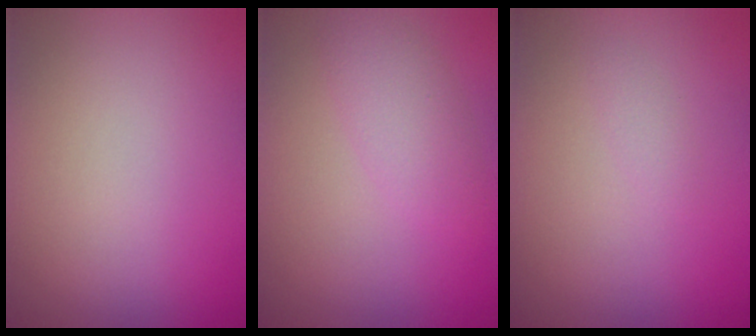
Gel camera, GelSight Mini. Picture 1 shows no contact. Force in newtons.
{"total": 2.8, "press": 2.8, "slide": 0.1}
{"total": 0.7, "press": 0.7, "slide": 0.0}